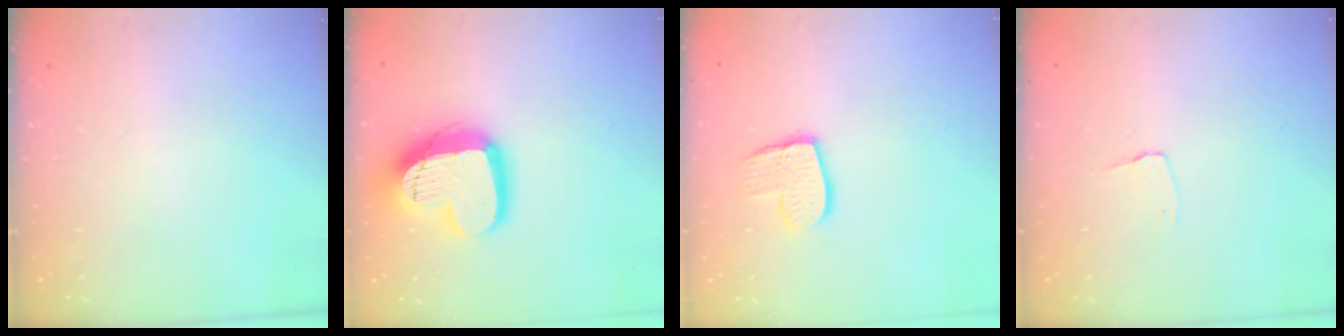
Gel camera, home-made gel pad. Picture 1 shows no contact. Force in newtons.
{"total": 17.1, "press": 17.0, "slide": 1.5}
{"total": 10.0, "press": 10.0, "slide": 0.8}
{"total": 3.0, "press": 3.0, "slide": 0.3}